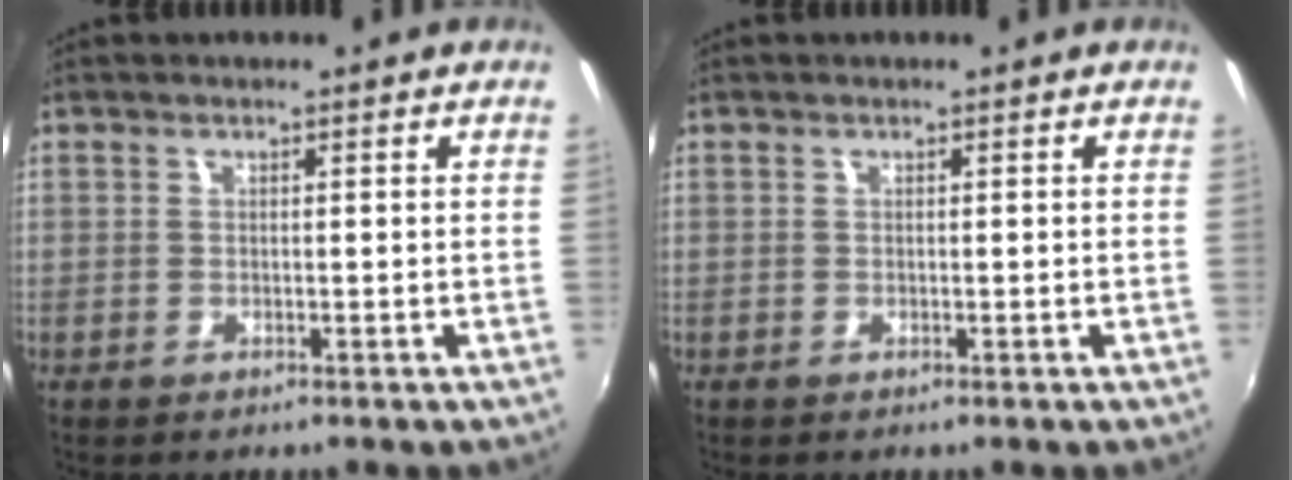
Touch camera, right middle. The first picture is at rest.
{"total": 0.0}